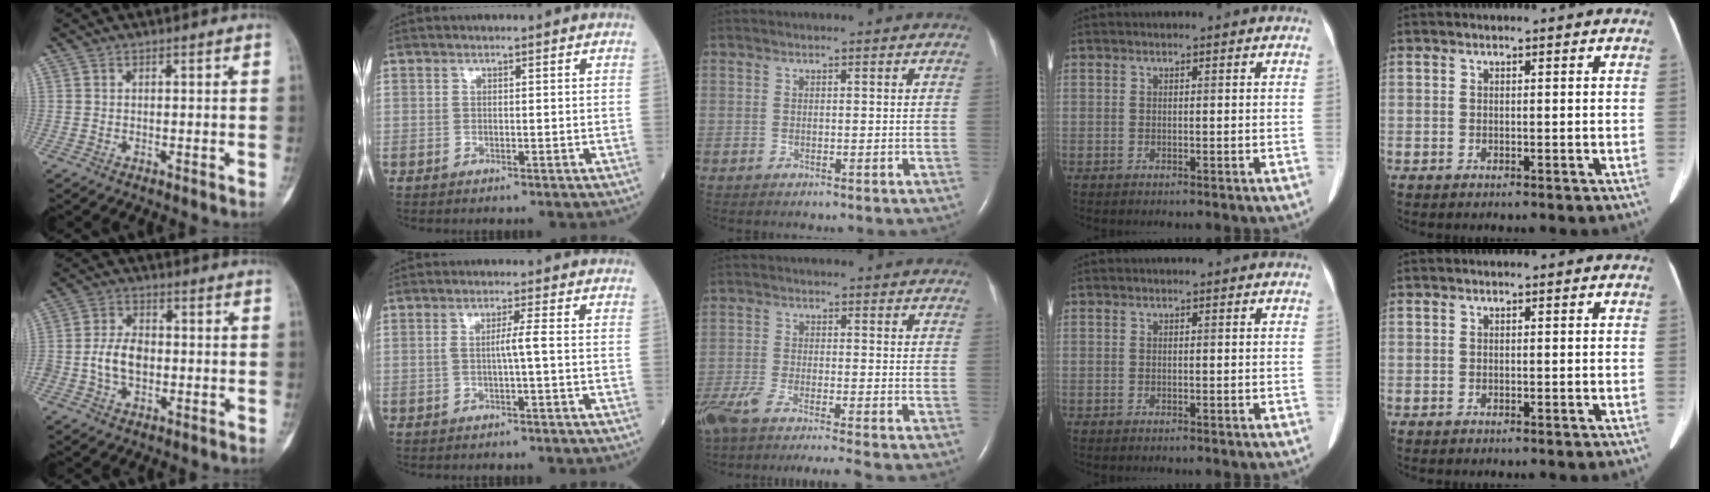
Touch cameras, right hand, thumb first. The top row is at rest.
{"thumb": {"total": 7.1, "force": [-1.4, 4.7, 5.1], "torque": [-0.089, 0.018, -0.029]}, "index": {"total": 2.1, "force": [-0.4, -0.6, 2.0], "torque": [-0.038, 0.002, -0.007]}, "middle": {"total": 11.6, "force": [-9.7, -0.3, 6.3], "torque": [-0.105, -0.029, -0.162]}}